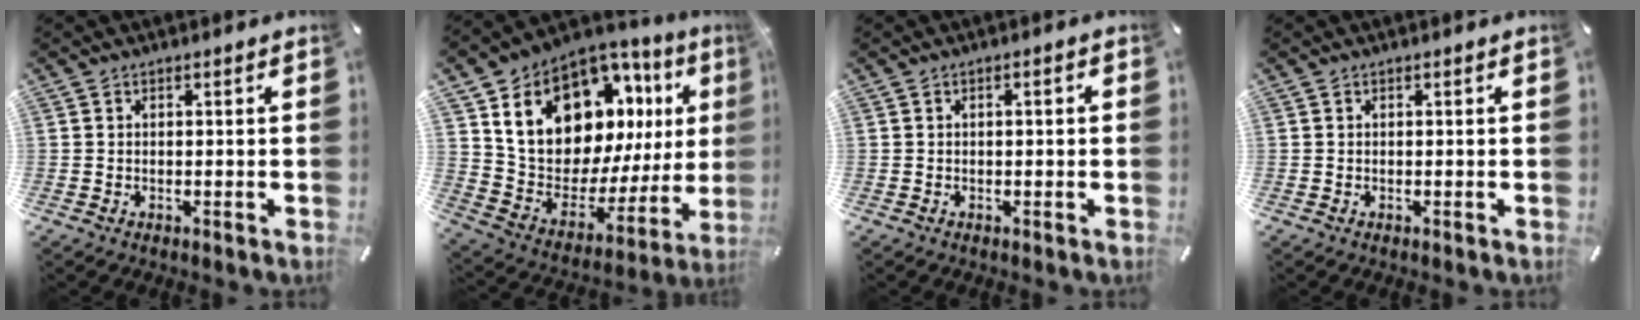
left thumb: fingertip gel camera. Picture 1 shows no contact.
{"total": 21.2, "force": [11.1, 12.9, 12.8], "torque": [-0.216, -0.074, 0.210]}
{"total": 1.3, "force": [-0.2, 0.5, 1.2], "torque": [-0.021, 0.002, -0.004]}
{"total": 0.0}